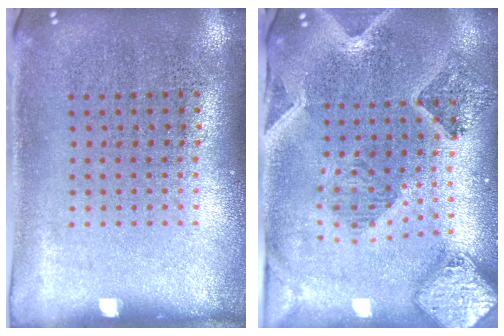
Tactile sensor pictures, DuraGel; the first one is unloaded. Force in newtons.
{"total": 1.8, "press": 1.7, "slide": 0.5}